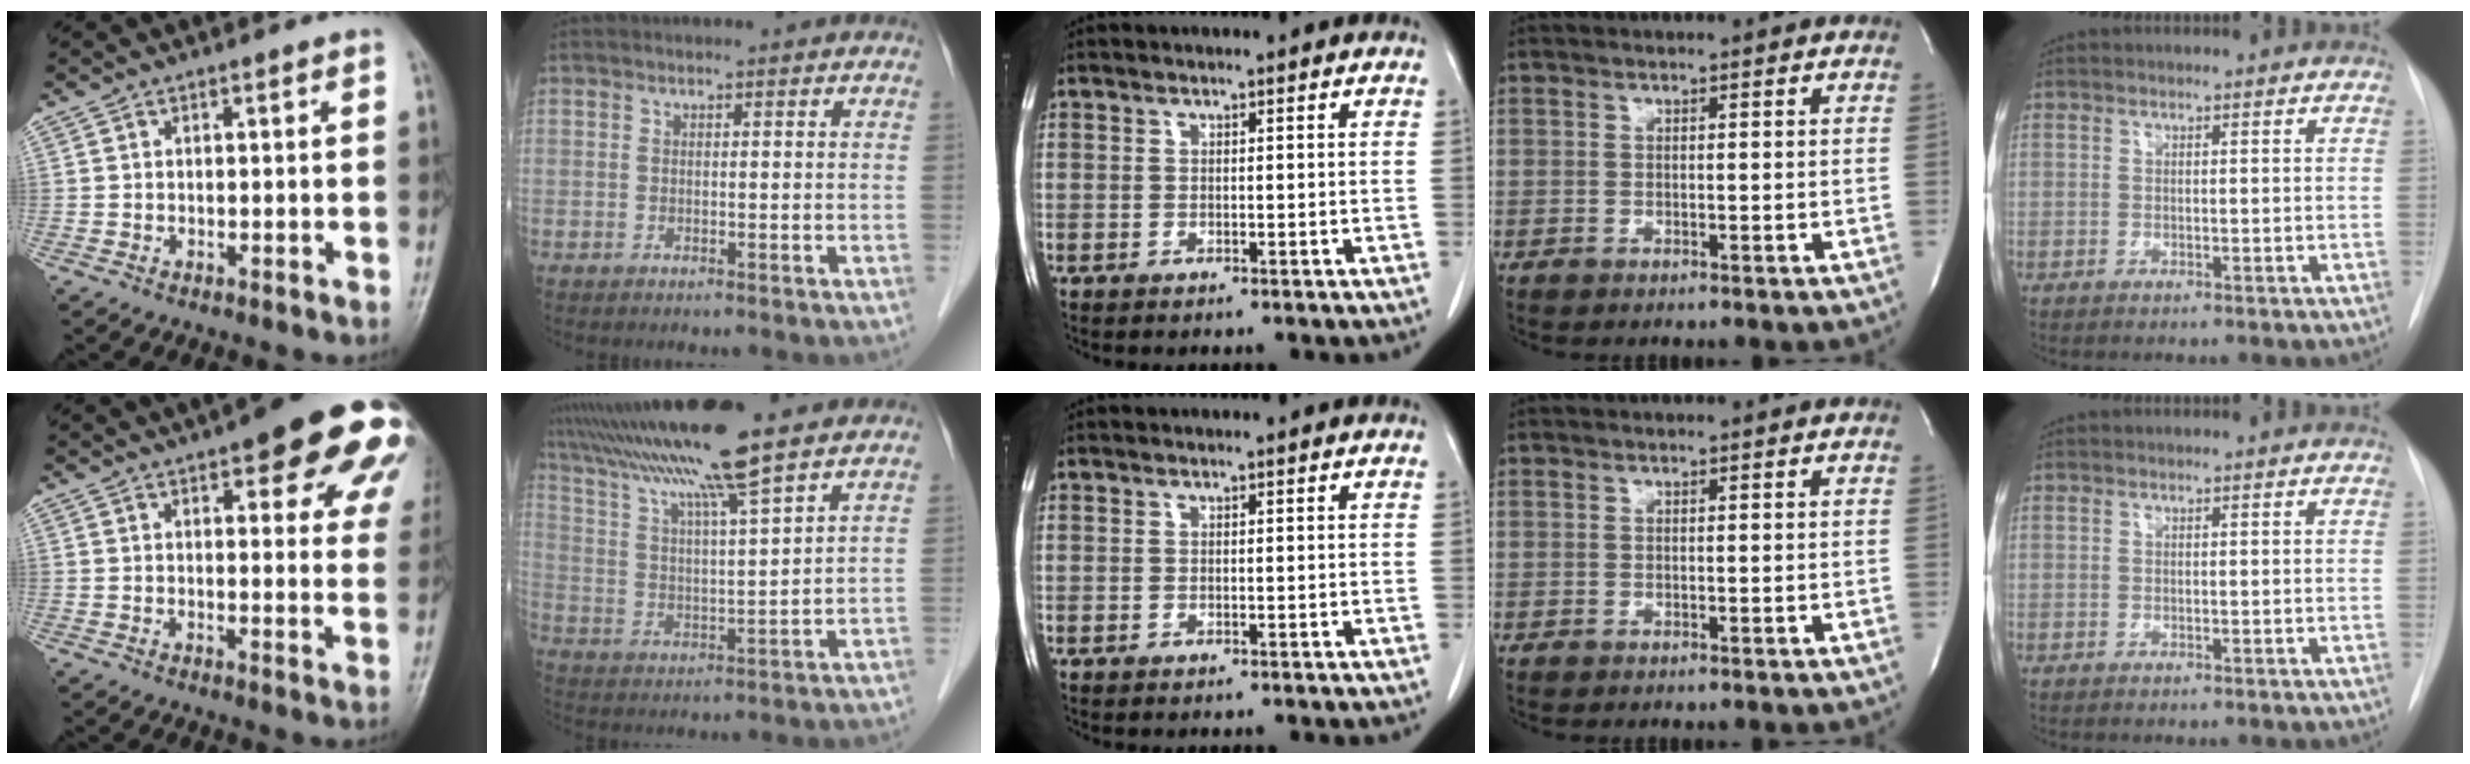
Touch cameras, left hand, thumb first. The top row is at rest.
{"thumb": {"total": 20.5, "force": [11.0, 6.8, 15.9], "torque": [-0.169, -0.020, 0.126]}, "index": {"total": 13.5, "force": [10.5, -1.3, 8.4], "torque": [-0.153, 0.012, 0.182]}}